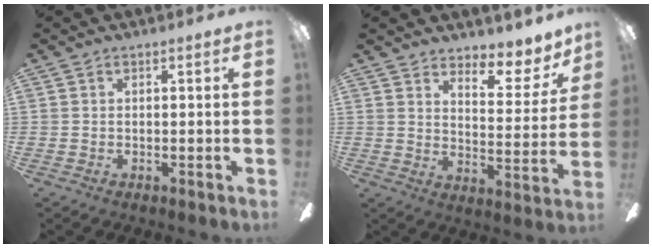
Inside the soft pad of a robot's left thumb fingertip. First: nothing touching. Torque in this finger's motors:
{"motor_torque": [0.13, 0.07, -0.20, -0.13, 0.04]}